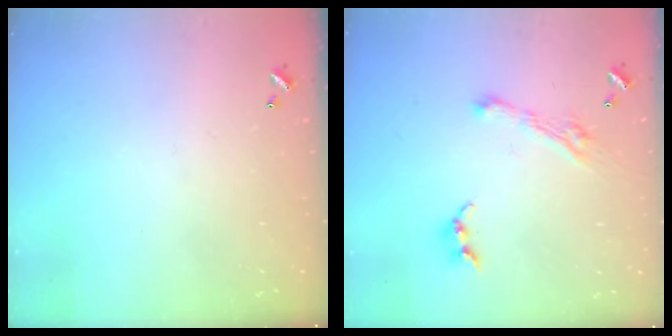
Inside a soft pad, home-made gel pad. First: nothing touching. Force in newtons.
{"total": 5.0, "press": 5.0, "slide": 0.8}